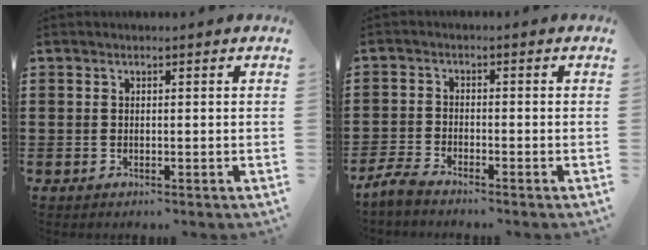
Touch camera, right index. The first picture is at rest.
{"total": 2.9, "force": [-2.8, 0.1, 0.7], "torque": [-0.031, -0.003, -0.061]}